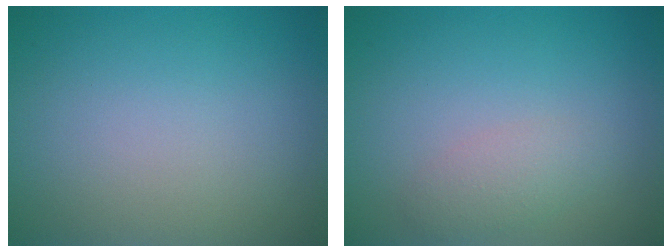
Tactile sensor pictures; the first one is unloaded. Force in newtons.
{"total": 1.7, "press": 1.7, "slide": 0.1}